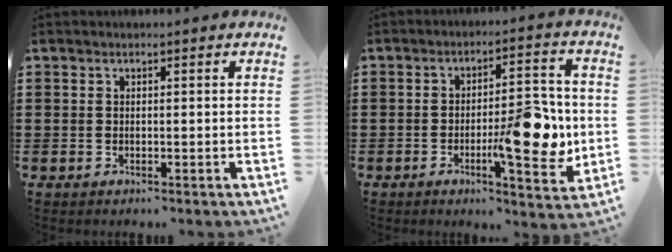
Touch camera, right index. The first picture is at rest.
{"total": 11.8, "force": [-2.0, 3.7, 11.1], "torque": [-0.144, -0.003, -0.029]}